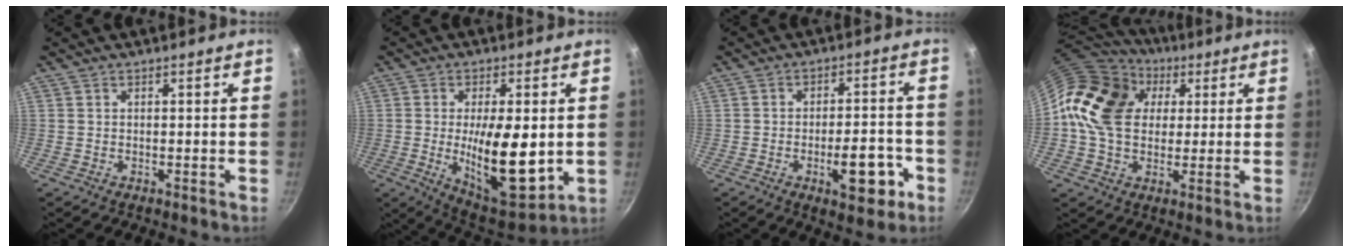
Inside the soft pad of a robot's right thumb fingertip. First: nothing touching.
{"total": 16.8, "force": [-1.0, 6.6, 15.4], "torque": [-0.230, -0.019, -0.005]}
{"total": 9.8, "force": [-3.9, 4.3, 7.9], "torque": [-0.079, 0.026, -0.048]}
{"total": 18.8, "force": [3.8, 14.0, 11.9], "torque": [-0.191, 0.022, 0.051]}